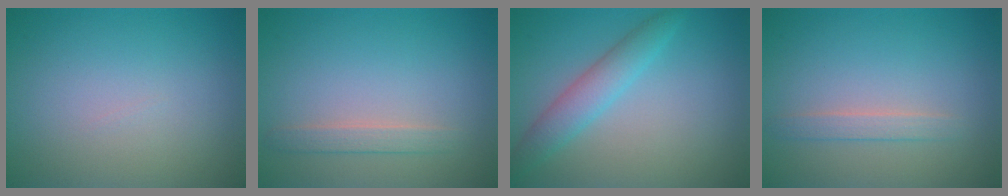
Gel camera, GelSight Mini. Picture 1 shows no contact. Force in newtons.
{"total": 1.5, "press": 1.5, "slide": 0.1}
{"total": 3.1, "press": 3.1, "slide": 0.1}
{"total": 1.4, "press": 1.4, "slide": 0.1}